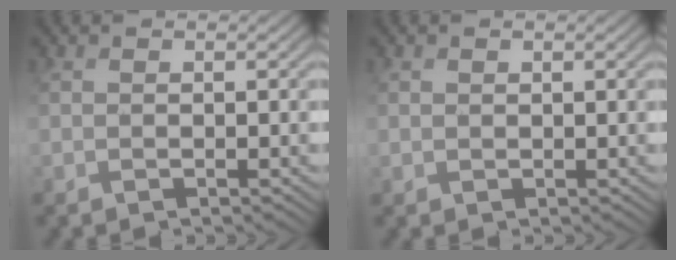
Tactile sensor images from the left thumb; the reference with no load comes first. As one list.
[{"total": 0.7, "force": [0.6, 0.2, -0.2], "torque": [0.003, 0.001, 0.014]}]